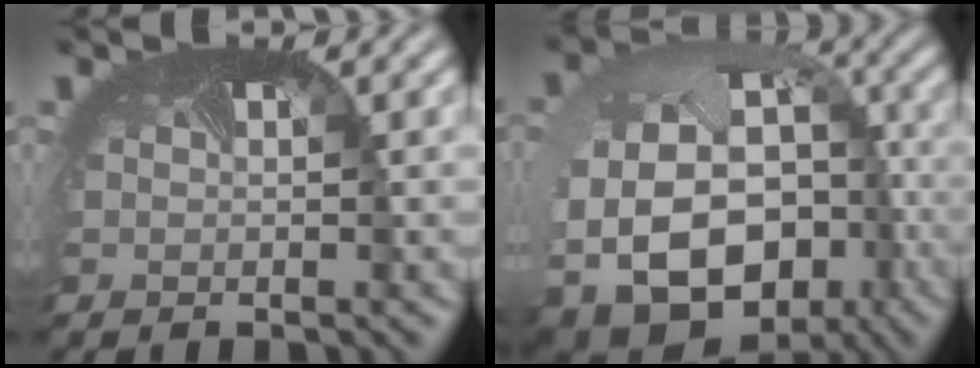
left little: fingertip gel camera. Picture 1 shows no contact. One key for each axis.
{"total": 19.8, "fx": -5.8, "fy": 15.2, "fz": 11.3, "tx": -0.232, "ty": -0.038, "tz": -0.098}